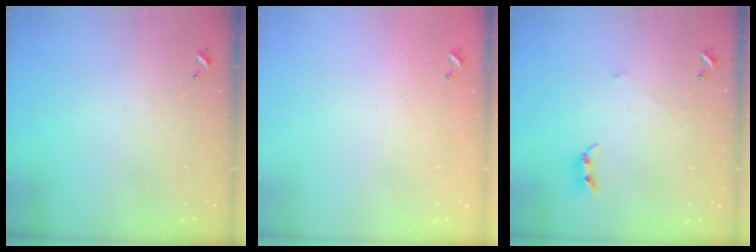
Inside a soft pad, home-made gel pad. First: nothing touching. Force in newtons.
{"total": 8.7, "press": 8.7, "slide": 0.5}
{"total": 2.4, "press": 2.3, "slide": 0.4}